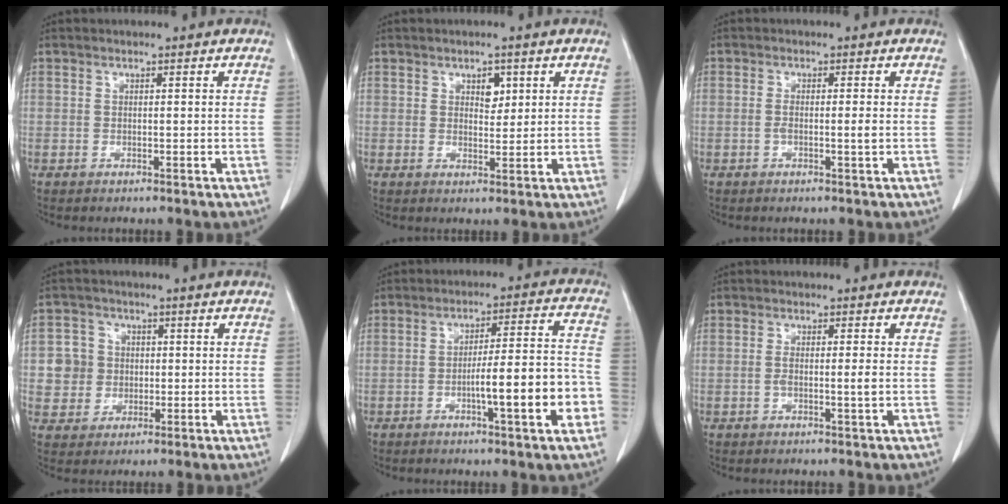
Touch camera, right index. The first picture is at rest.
{"total": 2.6, "force": [1.2, 1.5, 1.8], "torque": [-0.022, -0.001, 0.019]}
{"total": 1.8, "force": [-0.3, 0.0, 1.8], "torque": [-0.031, 0.002, -0.004]}
{"total": 5.6, "force": [0.3, 5.6, 0.8], "torque": [-0.015, 0.019, 0.011]}
{"total": 11.6, "force": [-3.8, 1.0, 10.9], "torque": [-0.155, 0.018, -0.051]}
{"total": 2.0, "force": [-0.3, 0.0, 1.9], "torque": [-0.034, 0.002, -0.005]}